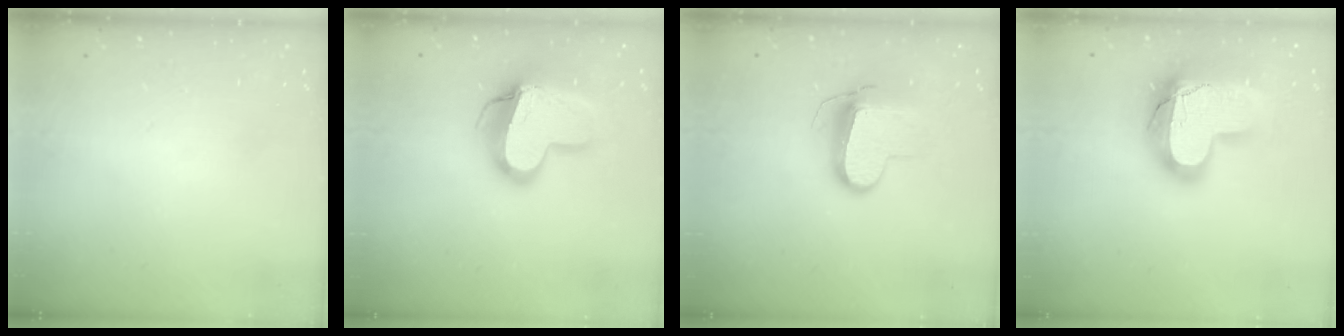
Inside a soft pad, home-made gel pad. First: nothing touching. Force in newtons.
{"total": 17.7, "press": 17.6, "slide": 1.5}
{"total": 11.1, "press": 11.1, "slide": 0.4}
{"total": 21.0, "press": 20.9, "slide": 1.5}